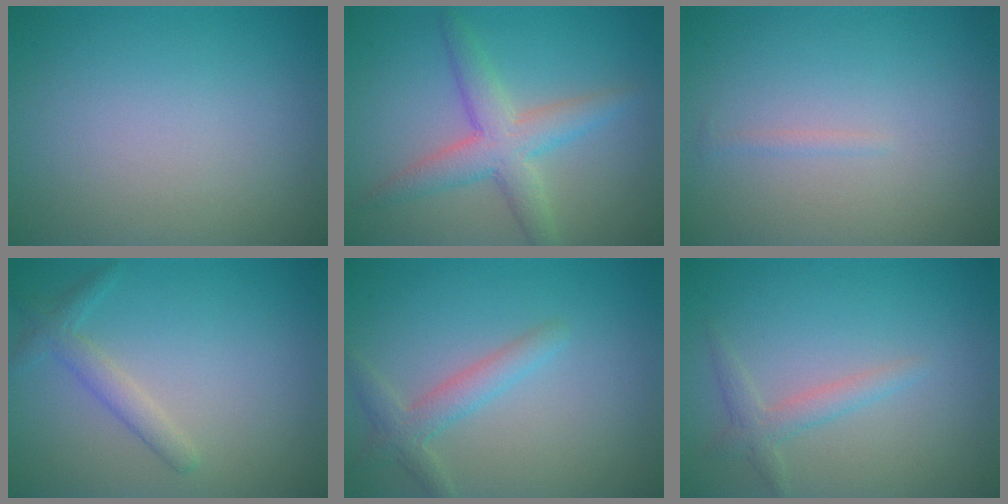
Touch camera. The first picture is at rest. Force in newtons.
{"total": 4.4, "press": 4.4, "slide": 0.2}
{"total": 0.5, "press": 0.5, "slide": 0.0}
{"total": 2.0, "press": 2.0, "slide": 0.1}
{"total": 2.5, "press": 2.5, "slide": 0.1}
{"total": 1.9, "press": 1.9, "slide": 0.1}